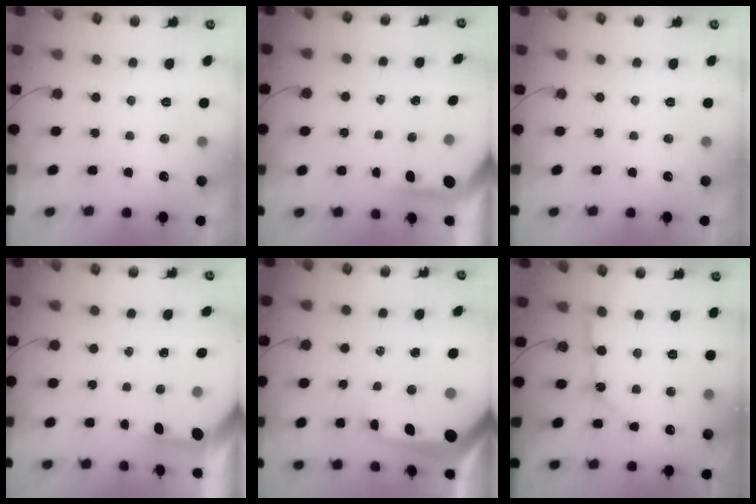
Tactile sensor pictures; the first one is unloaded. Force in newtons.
{"total": 3.9, "press": 3.9, "slide": 0.3}
{"total": 0.0}
{"total": 3.2, "press": 3.2, "slide": 0.4}
{"total": 16.5, "press": 16.4, "slide": 1.9}
{"total": 10.4, "press": 10.3, "slide": 1.4}